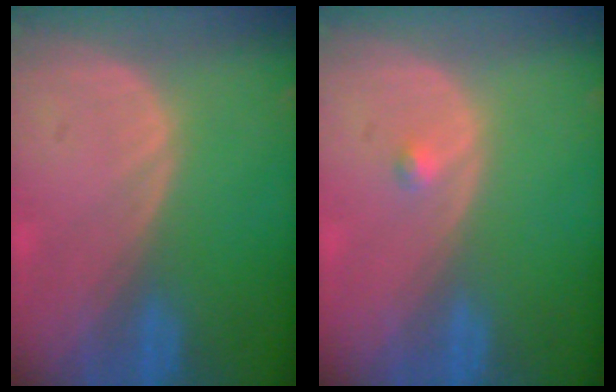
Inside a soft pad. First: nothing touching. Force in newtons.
{"total": 0.8, "press": 0.8, "slide": 0.2}